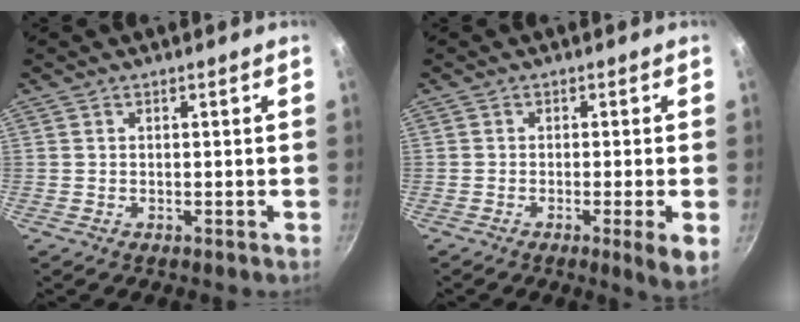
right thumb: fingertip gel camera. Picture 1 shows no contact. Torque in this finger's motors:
{"motor_torque": [0.44, 0.50, -0.14, 0.12, 0.17]}